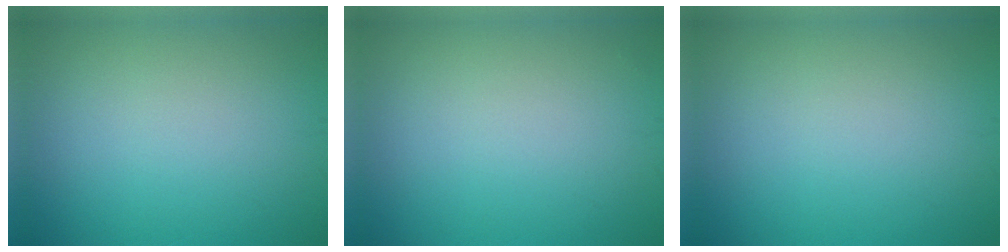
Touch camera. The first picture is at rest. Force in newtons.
{"total": 0.0}
{"total": 0.0}